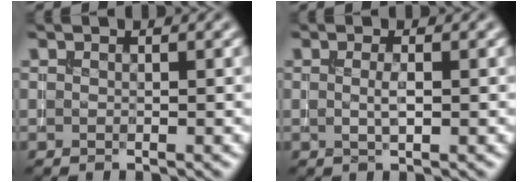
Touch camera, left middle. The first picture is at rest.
{"total": 1.4, "force": [0.1, 0.3, 1.3], "torque": [-0.027, -0.001, 0.000]}